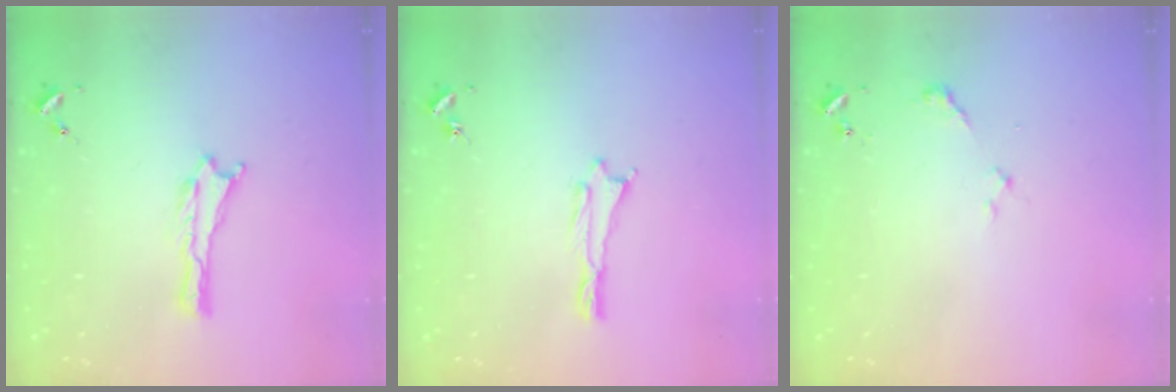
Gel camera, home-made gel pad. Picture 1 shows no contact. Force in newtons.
{"total": 0.5, "press": 0.5, "slide": 0.2}
{"total": 2.4, "press": 2.3, "slide": 0.3}